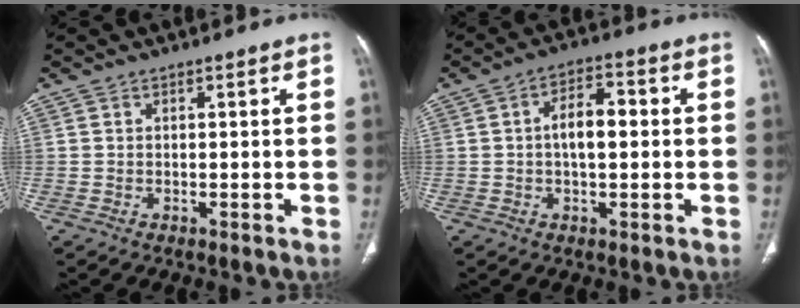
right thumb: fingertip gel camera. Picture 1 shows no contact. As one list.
[{"total": 7.1, "force": [0.3, 3.5, 6.1], "torque": [-0.095, 0.017, -0.003]}]